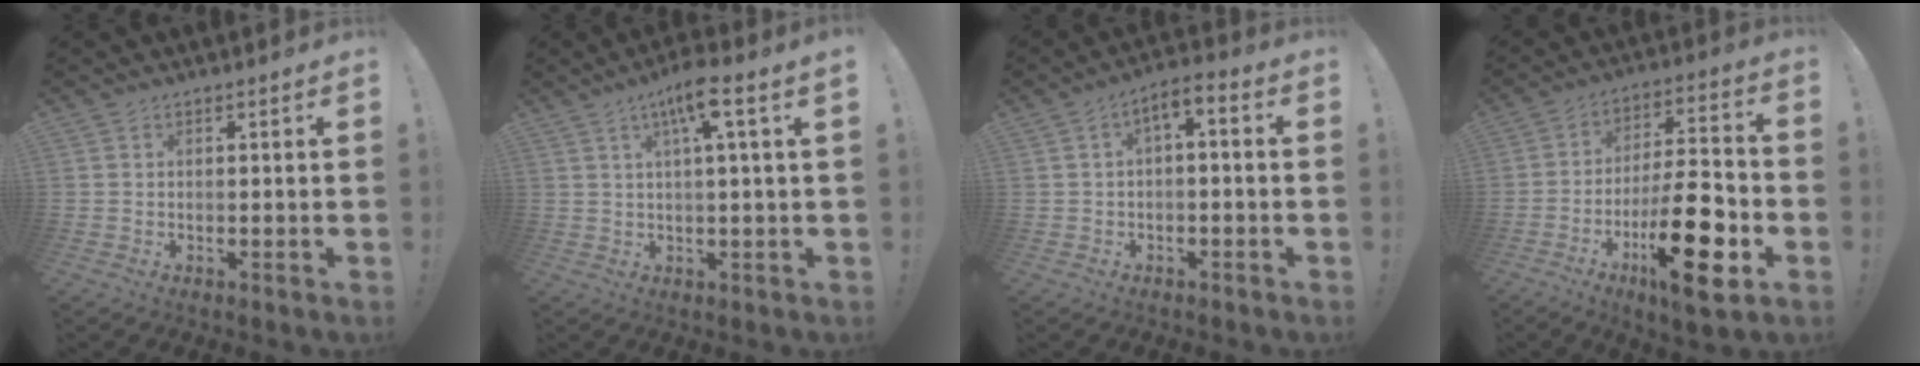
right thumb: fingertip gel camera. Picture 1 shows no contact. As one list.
[{"total": 7.7, "force": [3.0, -0.1, 7.1], "torque": [-0.118, -0.008, 0.041]}, {"total": 4.3, "force": [-0.8, 1.8, 3.9], "torque": [-0.066, 0.005, -0.014]}, {"total": 22.0, "force": [-7.9, 6.7, 19.4], "torque": [-0.303, 0.040, -0.120]}]